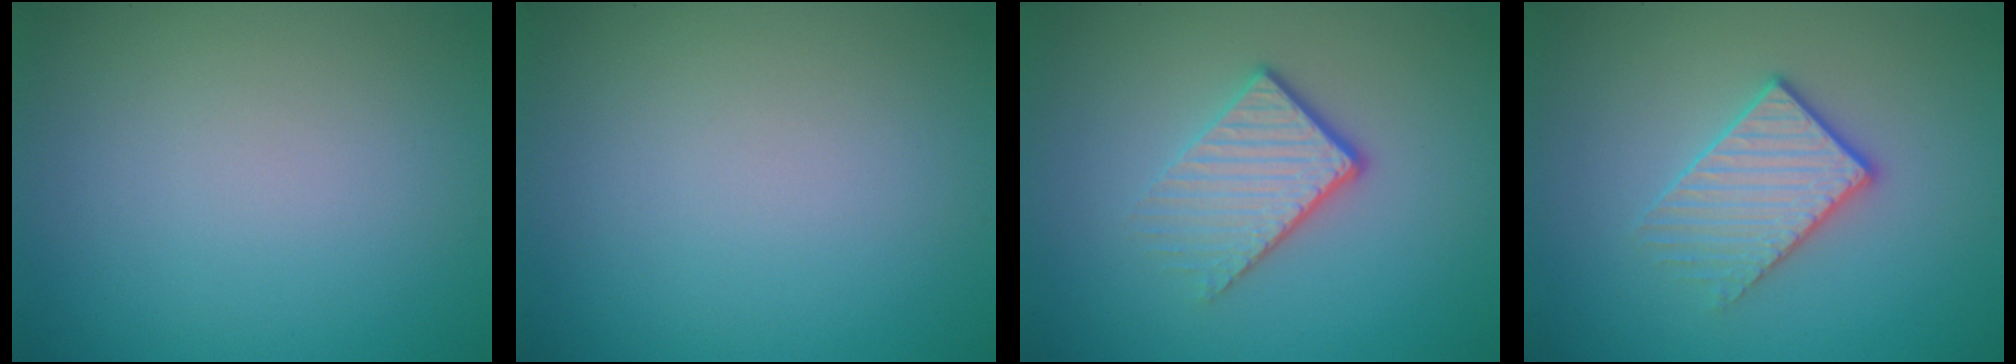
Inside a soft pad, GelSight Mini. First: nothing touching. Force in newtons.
{"total": 0.0}
{"total": 3.9, "press": 2.7, "slide": 2.9}
{"total": 3.1, "press": 2.8, "slide": 1.4}